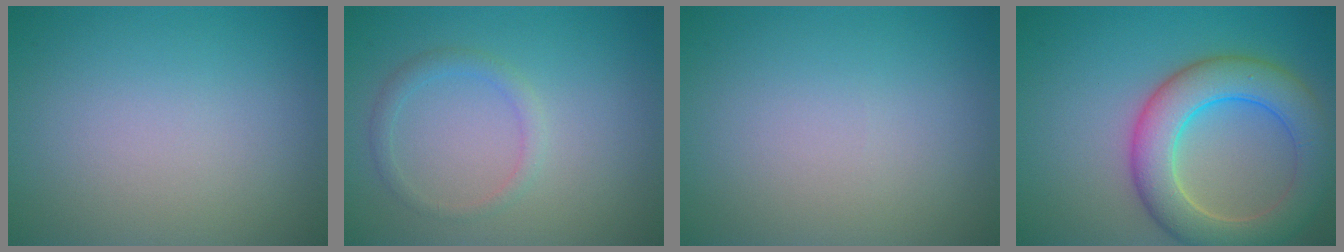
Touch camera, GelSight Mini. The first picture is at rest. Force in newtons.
{"total": 1.5, "press": 1.5, "slide": 0.1}
{"total": 0.0}
{"total": 7.4, "press": 7.3, "slide": 0.4}